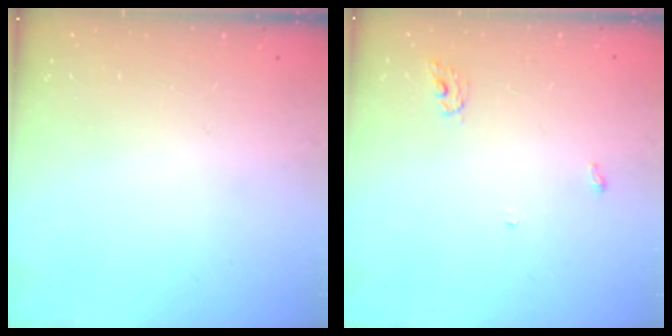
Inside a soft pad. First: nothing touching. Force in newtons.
{"total": 3.4, "press": 3.3, "slide": 0.3}